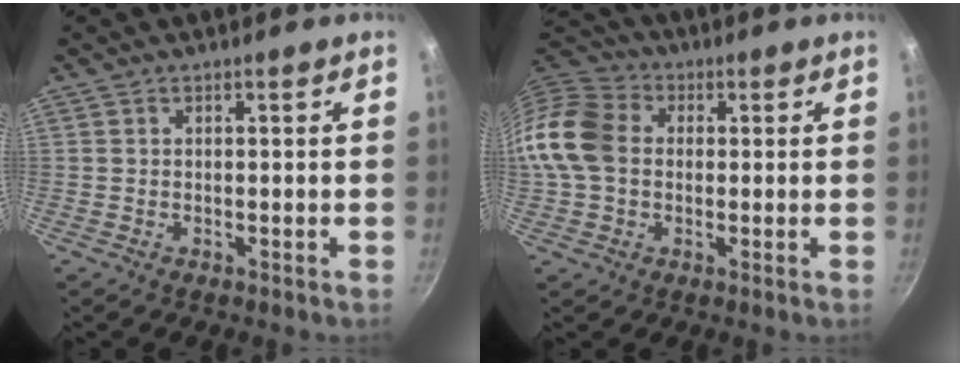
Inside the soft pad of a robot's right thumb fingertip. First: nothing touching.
{"total": 12.6, "force": [0.3, 9.9, 7.9], "torque": [-0.134, 0.023, -0.012]}